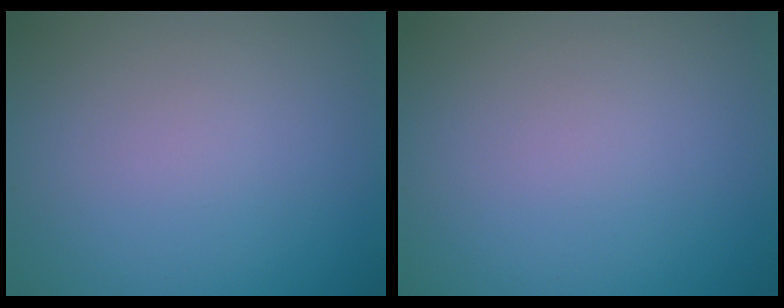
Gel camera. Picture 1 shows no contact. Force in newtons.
{"total": 0.0}